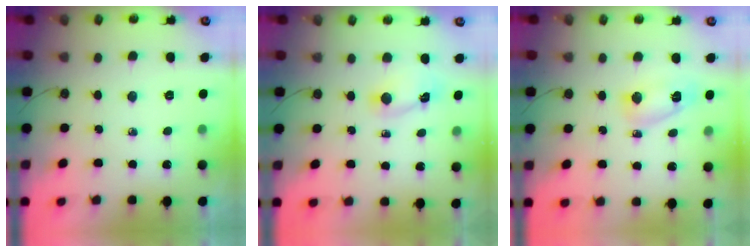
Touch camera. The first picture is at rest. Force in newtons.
{"total": 2.3, "press": 2.3, "slide": 0.3}
{"total": 5.6, "press": 5.5, "slide": 0.6}